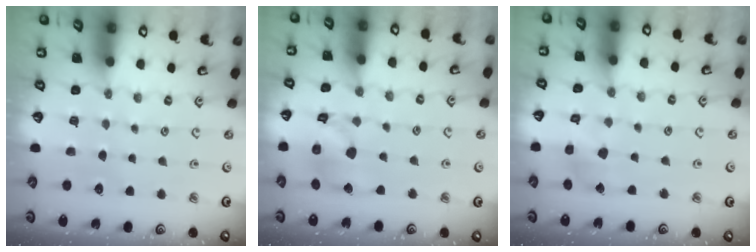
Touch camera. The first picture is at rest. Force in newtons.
{"total": 12.9, "press": 12.9, "slide": 1.5}
{"total": 7.6, "press": 7.6, "slide": 0.8}